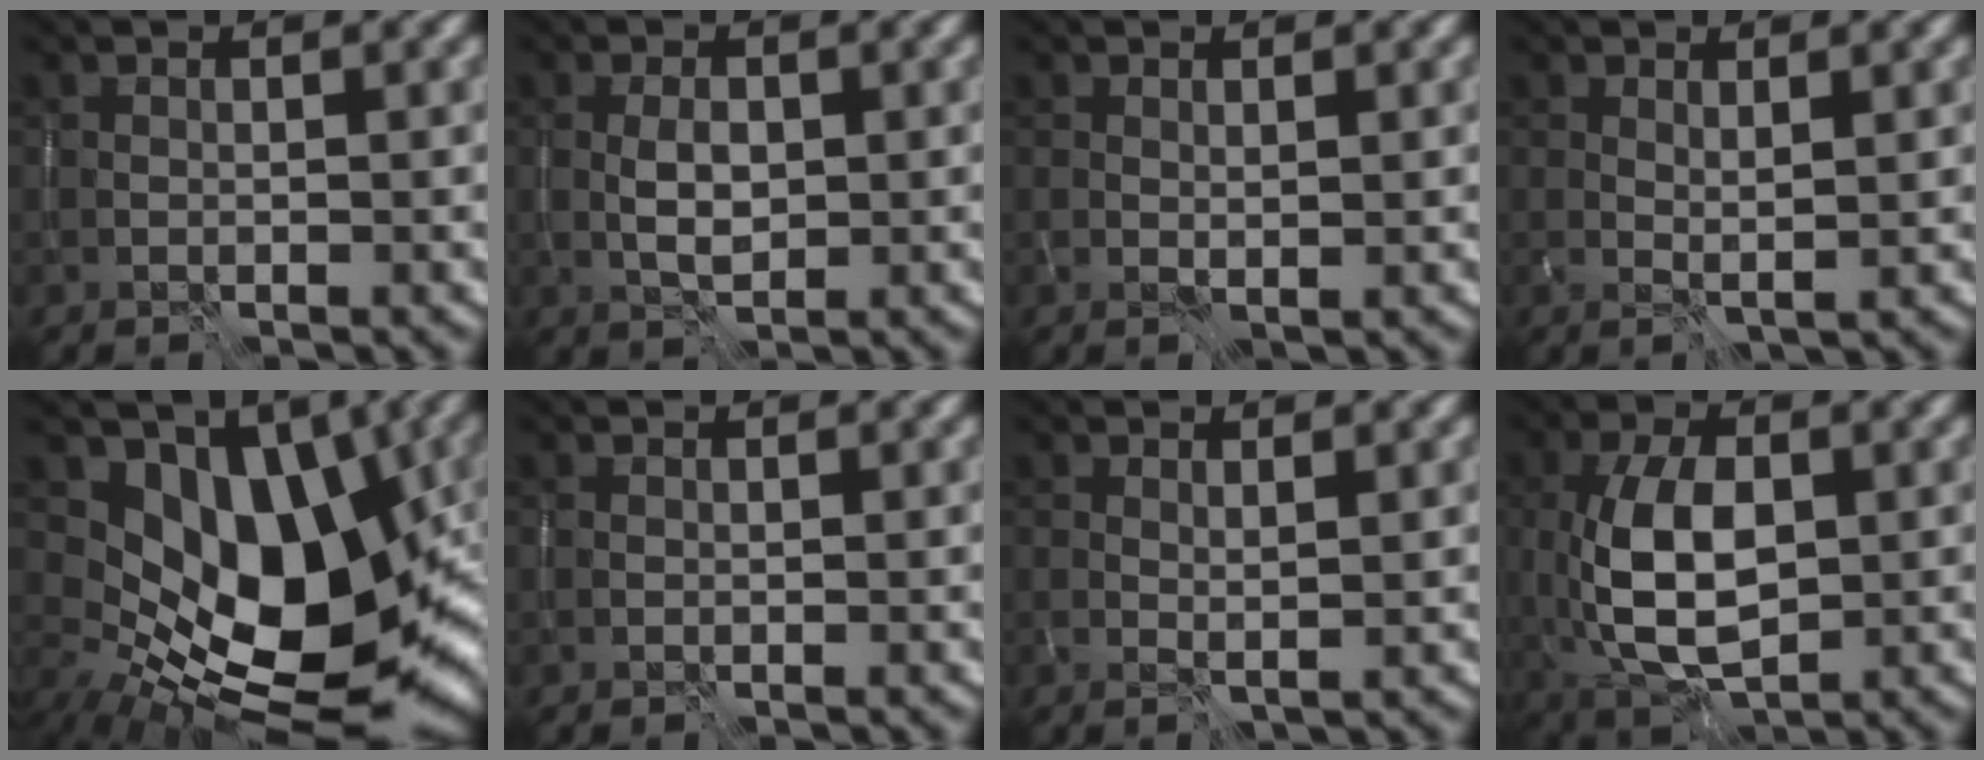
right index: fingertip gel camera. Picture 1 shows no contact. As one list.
[{"total": 2.2, "force": [-0.2, 1.2, 1.8], "torque": [-0.037, -0.001, -0.002]}, {"total": 0.5, "force": [0.3, 0.0, 0.4], "torque": [-0.006, -0.004, 0.005]}, {"total": 1.1, "force": [0.4, 0.1, 1.0], "torque": [-0.016, -0.006, 0.009]}, {"total": 13.9, "force": [1.0, 8.6, 10.9], "torque": [-0.148, -0.023, 0.024]}, {"total": 0.0}, {"total": 0.8, "force": [0.4, 0.1, 0.7], "torque": [-0.012, -0.004, 0.007]}, {"total": 7.4, "force": [-0.3, 3.9, 6.2], "torque": [-0.133, -0.001, -0.003]}]